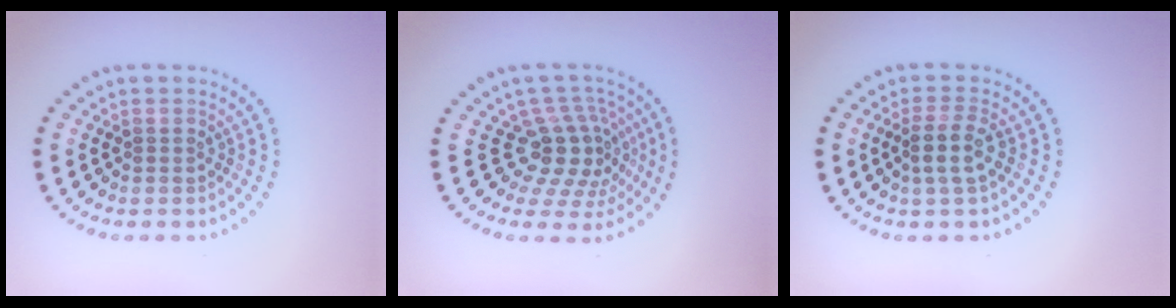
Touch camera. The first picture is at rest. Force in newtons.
{"total": 4.8, "press": 3.6, "slide": 3.2}
{"total": 2.7, "press": 2.3, "slide": 1.5}